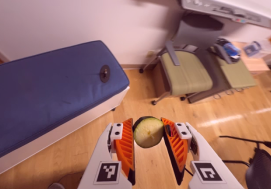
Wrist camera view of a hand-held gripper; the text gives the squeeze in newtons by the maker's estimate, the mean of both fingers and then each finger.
{"total": 9.7, "left": 9.4, "right": 10.1}